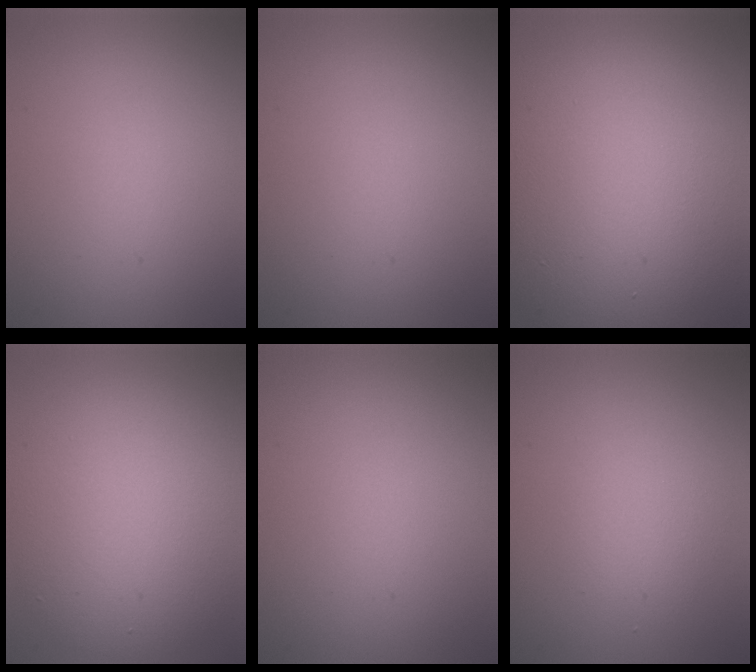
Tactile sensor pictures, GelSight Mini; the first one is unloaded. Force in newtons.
{"total": 0.0}
{"total": 14.5, "press": 14.5, "slide": 0.8}
{"total": 7.7, "press": 7.7, "slide": 0.7}
{"total": 0.0}
{"total": 2.1, "press": 2.1, "slide": 0.2}